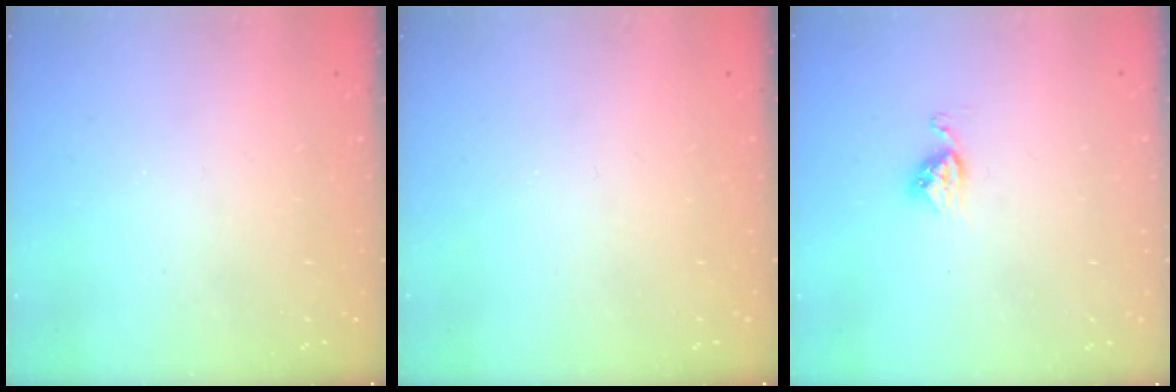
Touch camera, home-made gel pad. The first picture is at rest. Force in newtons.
{"total": 0.0}
{"total": 4.2, "press": 4.2, "slide": 0.4}